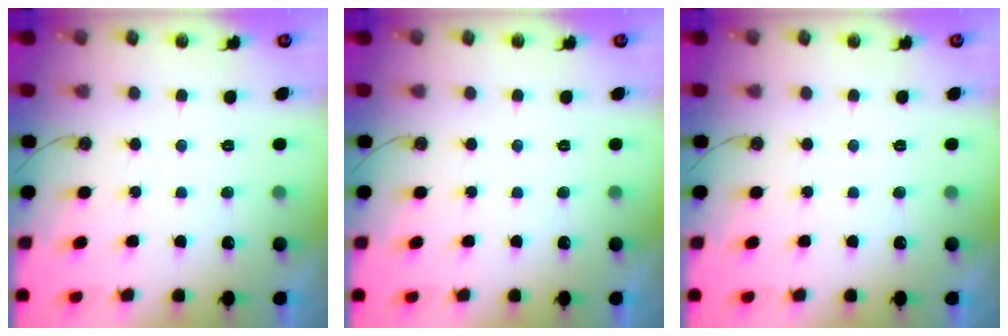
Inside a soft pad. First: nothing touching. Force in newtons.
{"total": 0.0}
{"total": 0.0}